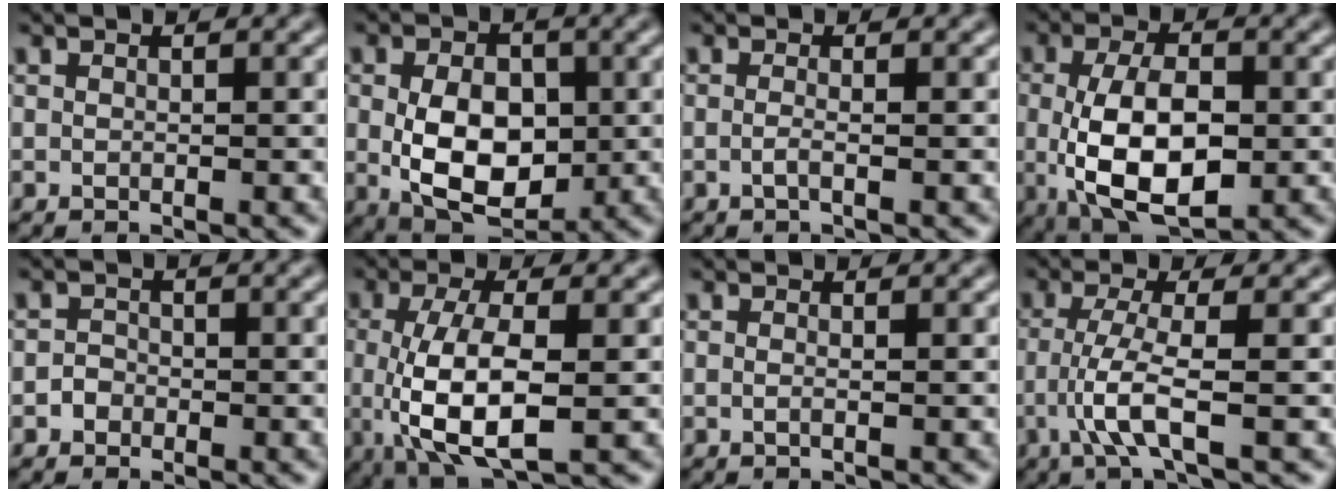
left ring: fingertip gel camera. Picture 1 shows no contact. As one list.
[{"total": 8.0, "force": [-0.1, 5.3, 6.0], "torque": [-0.114, -0.010, 0.002]}, {"total": 1.0, "force": [-0.2, 0.3, 1.0], "torque": [-0.017, -0.004, -0.007]}, {"total": 8.8, "force": [-0.8, 4.5, 7.5], "torque": [-0.150, -0.008, -0.011]}, {"total": 1.1, "force": [-0.4, 1.0, 0.2], "torque": [0.003, 0.002, -0.010]}, {"total": 7.3, "force": [-0.6, 2.6, 6.8], "torque": [-0.140, -0.009, -0.008]}, {"total": 0.5, "force": [0.0, 0.2, 0.5], "torque": [-0.013, -0.006, -0.004]}, {"total": 4.0, "force": [-1.1, 0.5, 3.8], "torque": [-0.084, 0.000, -0.026]}]